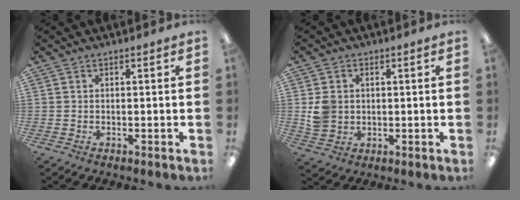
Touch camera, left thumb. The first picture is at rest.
{"total": 5.4, "force": [0.7, 4.8, 2.4], "torque": [-0.034, 0.007, 0.014]}